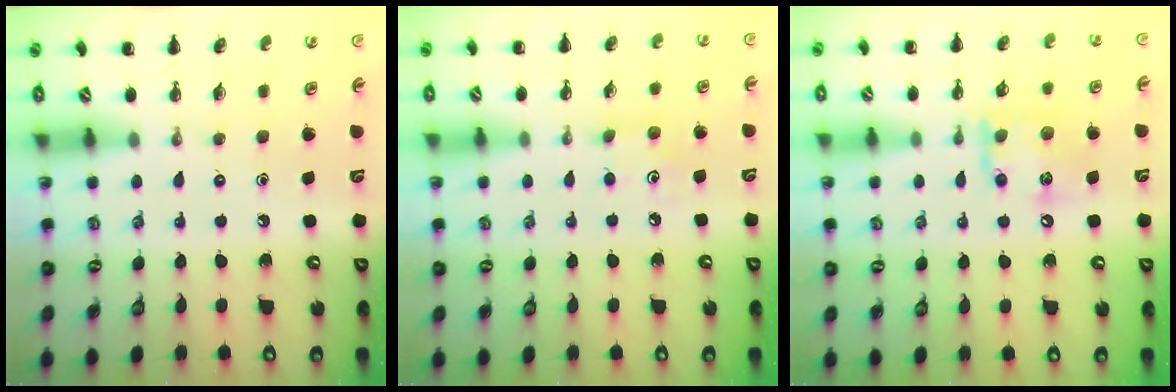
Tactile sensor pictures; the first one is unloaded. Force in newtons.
{"total": 4.1, "press": 3.9, "slide": 1.2}
{"total": 12.1, "press": 12.0, "slide": 1.3}